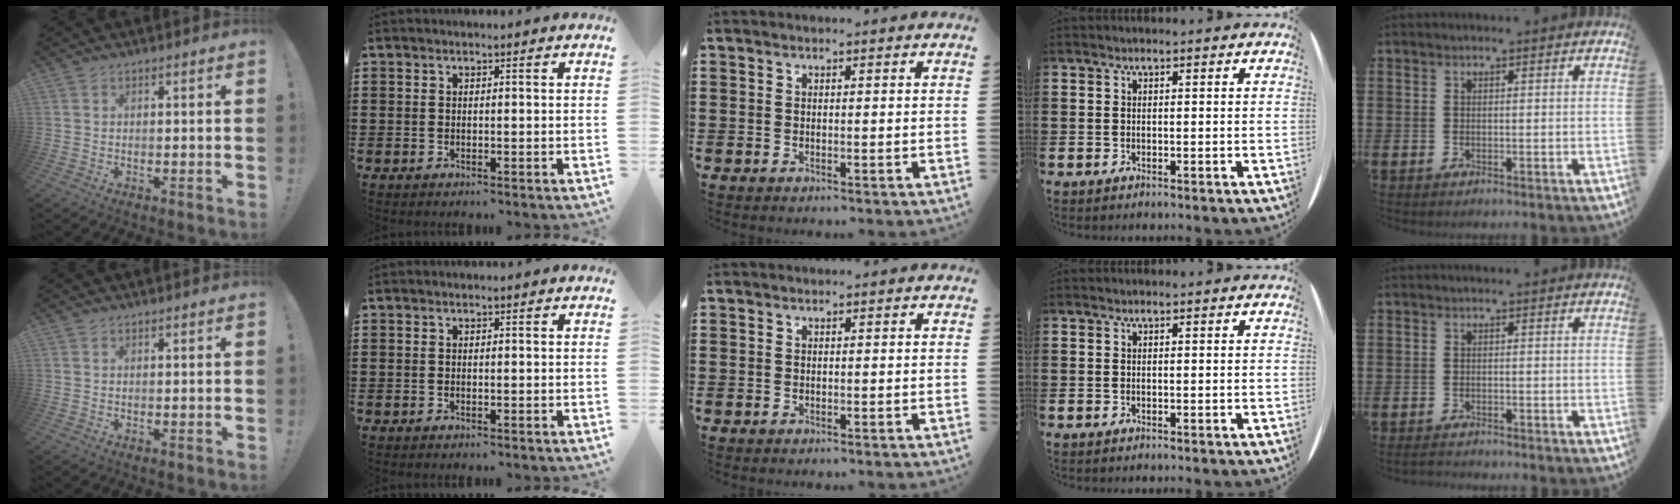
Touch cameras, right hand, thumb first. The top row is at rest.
{"little": {"total": 0.8, "force": [-0.7, 0.2, 0.3], "torque": [-0.007, 0.000, -0.016]}}